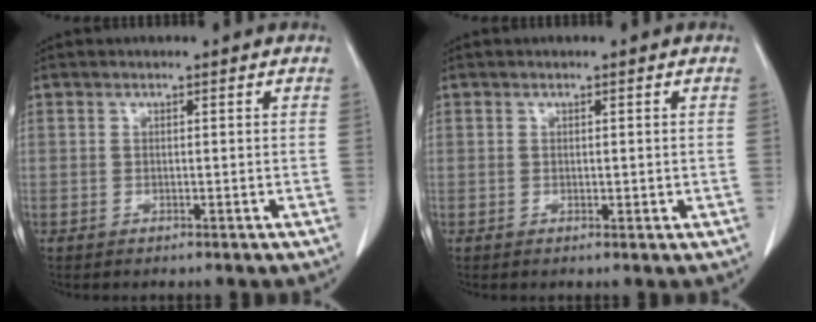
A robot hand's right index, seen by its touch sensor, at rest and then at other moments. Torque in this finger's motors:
{"motor_torque": [0.06, 0.15, 0.04, 0.02]}